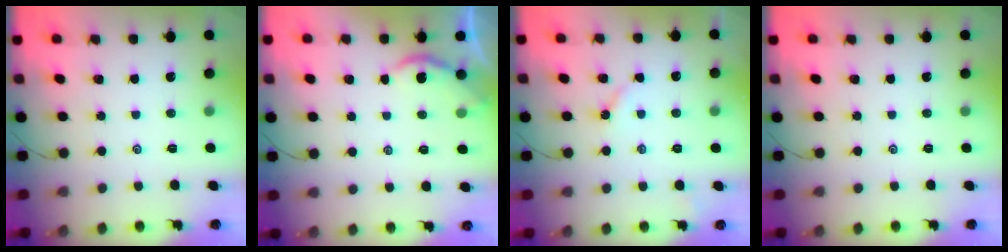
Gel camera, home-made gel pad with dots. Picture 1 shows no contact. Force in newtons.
{"total": 1.9, "press": 1.8, "slide": 0.4}
{"total": 3.0, "press": 3.0, "slide": 0.3}
{"total": 0.0}